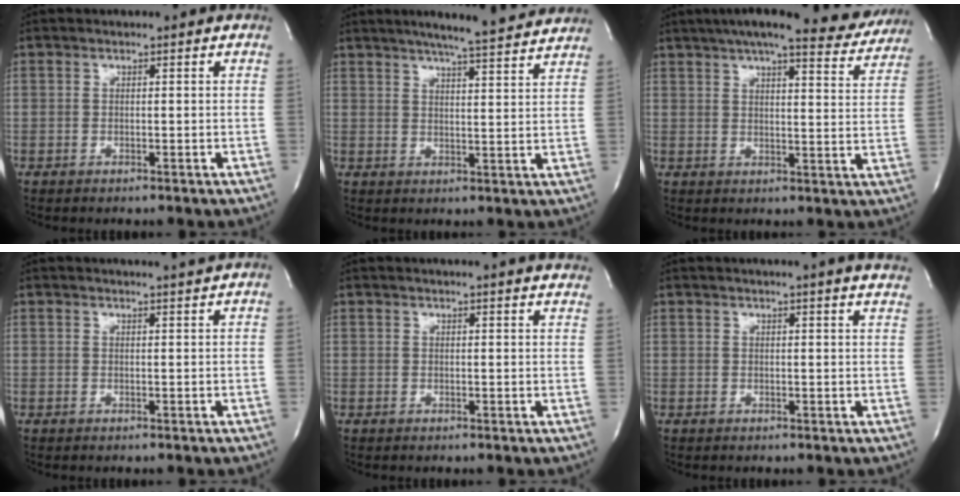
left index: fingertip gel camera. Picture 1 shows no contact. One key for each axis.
{"total": 13.7, "fx": 12.2, "fy": 0.3, "fz": 6.2, "tx": -0.099, "ty": 0.005, "tz": 0.152}
{"total": 21.0, "fx": 18.6, "fy": 3.2, "fz": 9.2, "tx": -0.131, "ty": -0.010, "tz": 0.224}
{"total": 2.6, "fx": 2.3, "fy": -0.9, "fz": 0.5, "tx": -0.009, "ty": -0.008, "tz": 0.029}
{"total": 13.0, "fx": 12.3, "fy": 0.5, "fz": 4.1, "tx": -0.053, "ty": -0.010, "tz": 0.132}
{"total": 10.9, "fx": 9.9, "fy": -0.5, "fz": 4.4, "tx": -0.065, "ty": -0.017, "tz": 0.101}